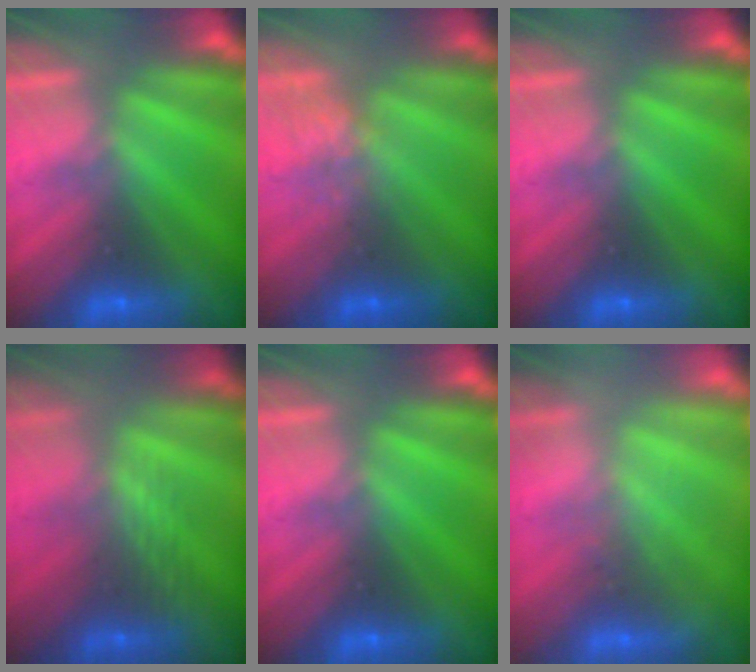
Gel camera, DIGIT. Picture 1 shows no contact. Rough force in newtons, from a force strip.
{"total": 2.4}
{"total": 0.0}
{"total": 2.4}
{"total": 0.0}
{"total": 3.0}